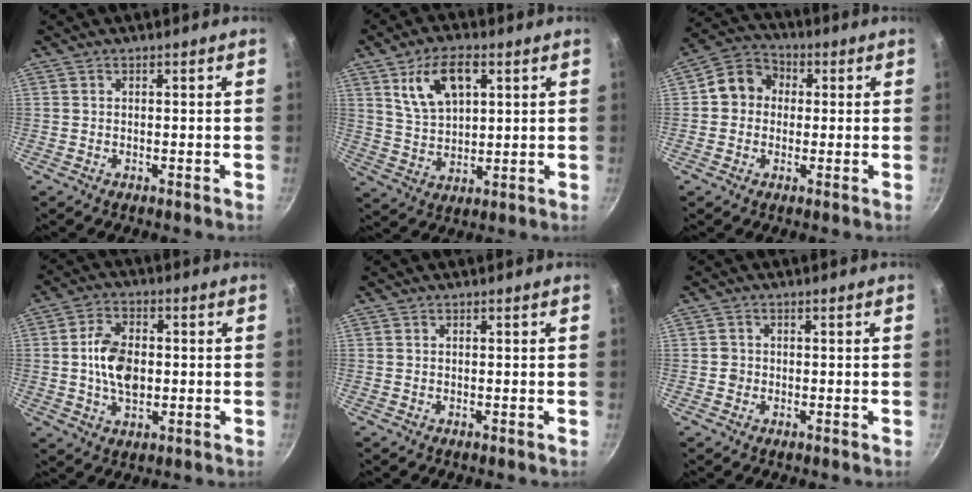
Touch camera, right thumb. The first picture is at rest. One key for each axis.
{"total": 10.6, "fx": 4.6, "fy": 5.6, "fz": 7.7, "tx": -0.124, "ty": -0.009, "tz": 0.093}
{"total": 8.4, "fx": 0.5, "fy": 7.3, "fz": 4.1, "tx": -0.049, "ty": 0.024, "tz": -0.005}
{"total": 9.6, "fx": 0.0, "fy": 5.9, "fz": 7.5, "tx": -0.124, "ty": 0.006, "tz": -0.001}
{"total": 0.0}
{"total": 1.5, "fx": -0.3, "fy": 1.4, "fz": 0.4, "tx": 0.001, "ty": 0.006, "tz": -0.006}